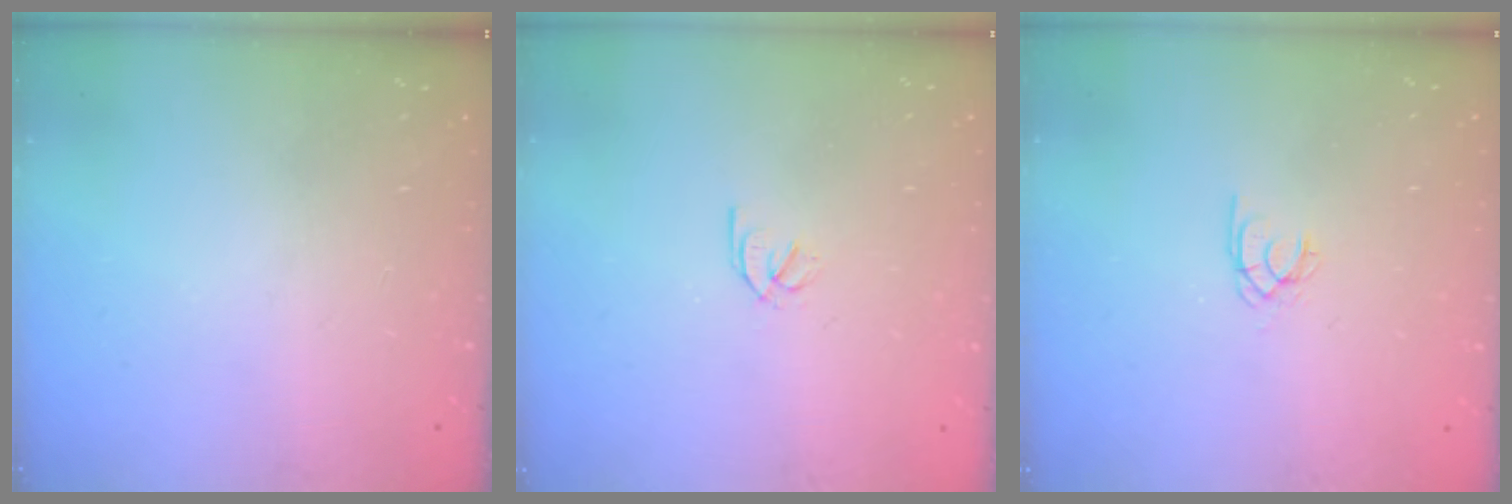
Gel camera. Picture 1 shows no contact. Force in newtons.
{"total": 2.0, "press": 2.0, "slide": 0.3}
{"total": 1.7, "press": 1.7, "slide": 0.1}